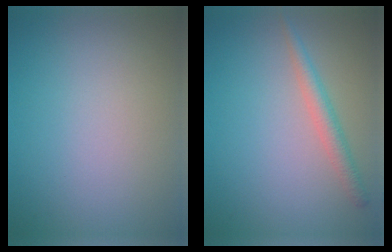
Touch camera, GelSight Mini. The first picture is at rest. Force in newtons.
{"total": 2.0, "press": 2.0, "slide": 0.0}